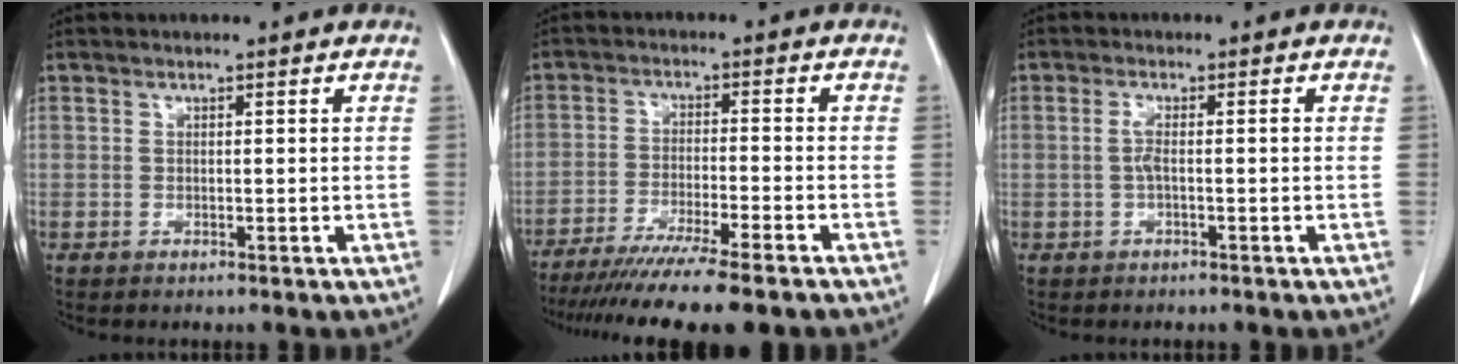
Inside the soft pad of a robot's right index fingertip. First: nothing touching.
{"total": 15.7, "force": [-13.1, 0.0, 8.7], "torque": [-0.129, -0.042, -0.203]}
{"total": 2.2, "force": [-0.3, 0.2, 2.2], "torque": [-0.044, 0.004, -0.006]}